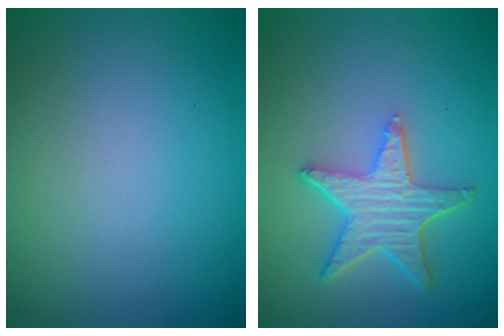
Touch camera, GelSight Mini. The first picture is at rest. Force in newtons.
{"total": 5.0, "press": 4.0, "slide": 3.0}